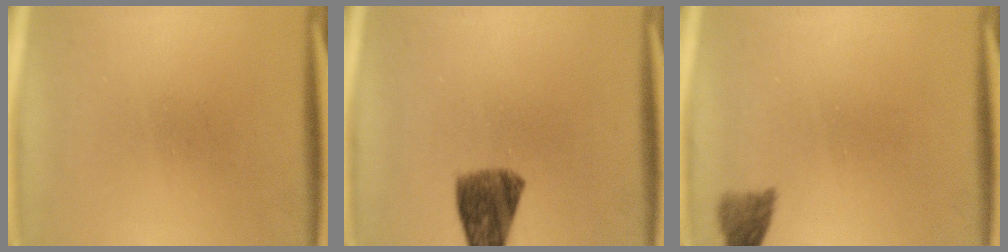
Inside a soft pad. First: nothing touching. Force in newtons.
{"total": 8.1}
{"total": 2.5}